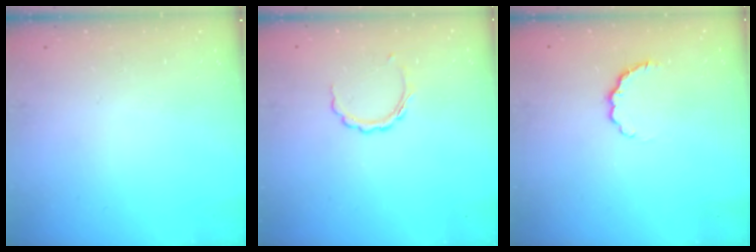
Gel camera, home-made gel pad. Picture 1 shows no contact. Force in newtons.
{"total": 6.1, "press": 6.0, "slide": 0.9}
{"total": 4.4, "press": 4.2, "slide": 1.2}